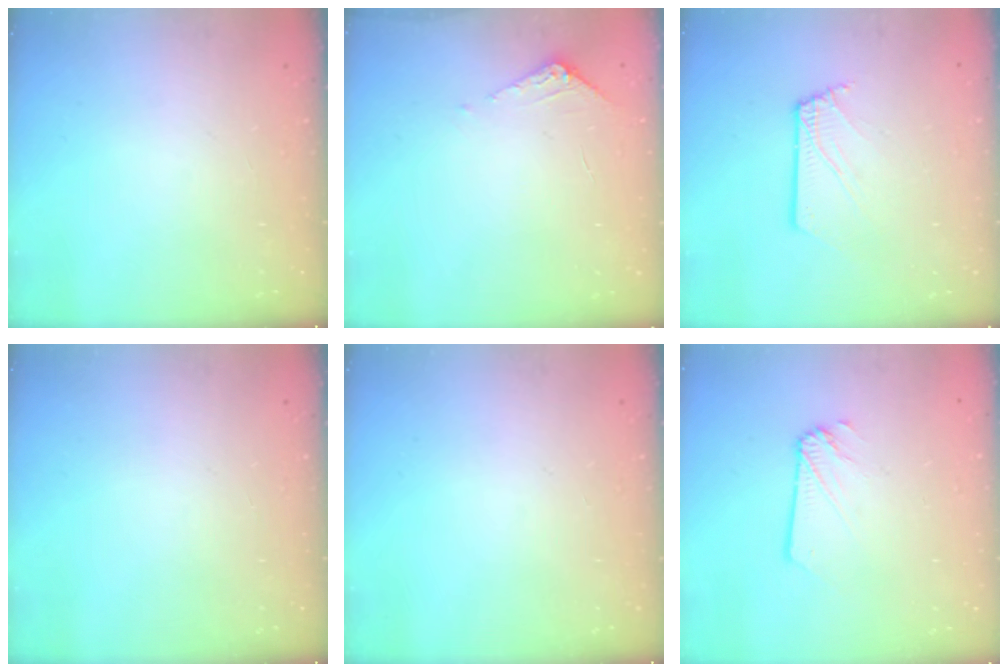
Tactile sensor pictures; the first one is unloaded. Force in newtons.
{"total": 5.0, "press": 5.0, "slide": 0.5}
{"total": 2.6, "press": 2.6, "slide": 0.3}
{"total": 0.0}
{"total": 0.0}
{"total": 1.2, "press": 1.2, "slide": 0.1}